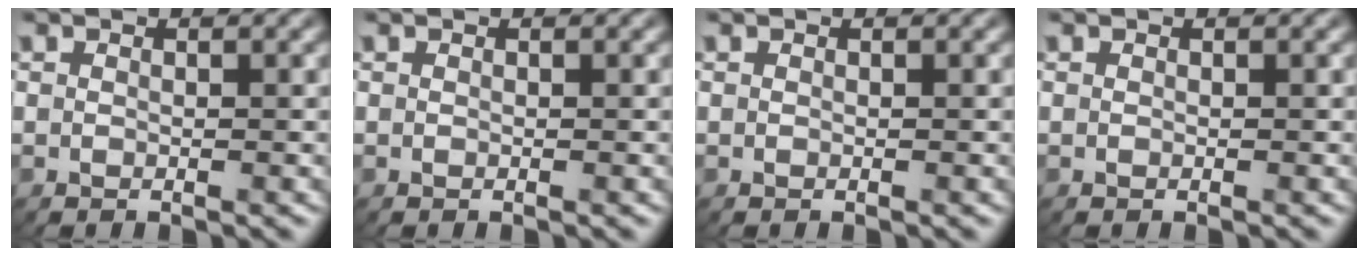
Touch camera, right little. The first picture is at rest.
{"total": 0.0}
{"total": 0.0}
{"total": 0.0}